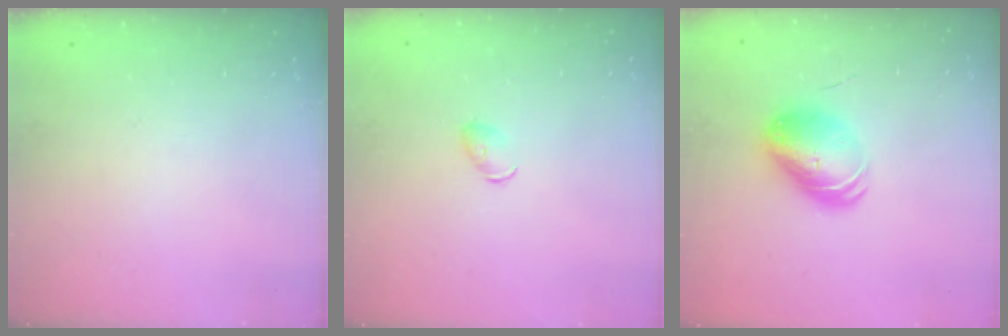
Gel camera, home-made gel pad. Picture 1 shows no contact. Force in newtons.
{"total": 4.3, "press": 4.2, "slide": 0.9}
{"total": 10.8, "press": 10.5, "slide": 2.2}